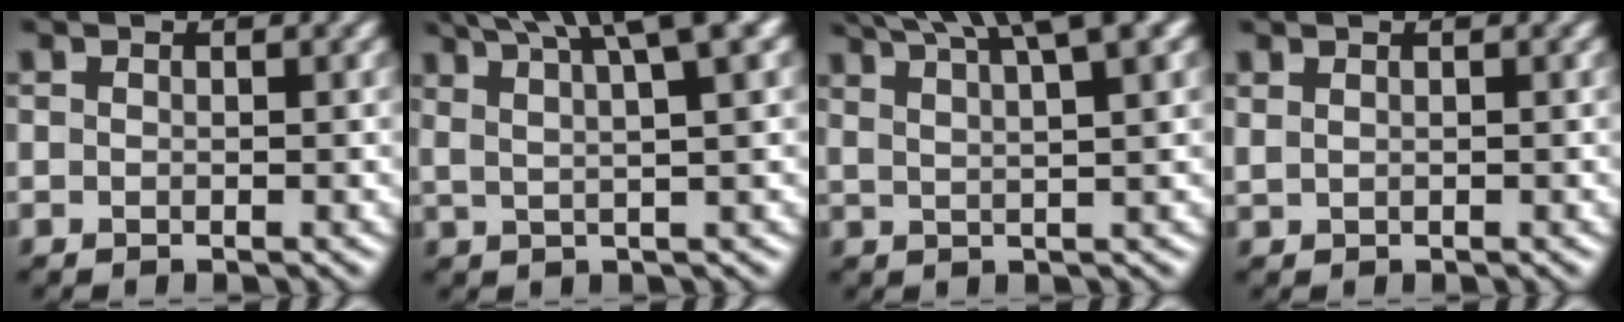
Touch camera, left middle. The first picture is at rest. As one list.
[{"total": 8.4, "force": [5.1, 1.6, 6.4], "torque": [-0.080, 0.032, 0.065]}, {"total": 9.3, "force": [6.2, 2.1, 6.5], "torque": [-0.083, 0.034, 0.062]}, {"total": 0.9, "force": [0.6, 0.4, 0.4], "torque": [-0.004, 0.004, 0.012]}]